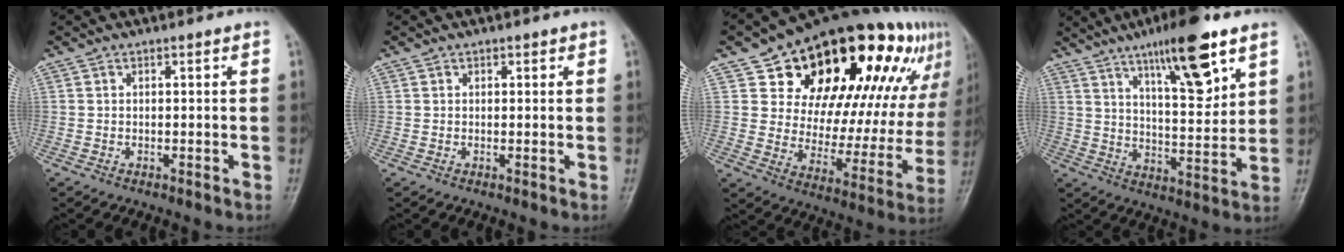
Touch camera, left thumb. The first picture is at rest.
{"total": 1.1, "force": [0.5, 0.9, 0.3], "torque": [0.011, -0.001, 0.003]}
{"total": 30.9, "force": [16.6, 16.3, 20.3], "torque": [-0.245, -0.023, 0.247]}
{"total": 15.6, "force": [9.0, 3.8, 12.1], "torque": [-0.173, -0.045, 0.147]}